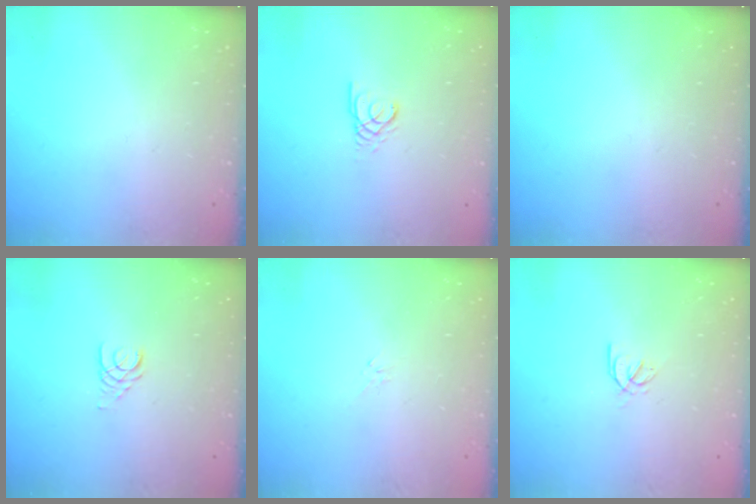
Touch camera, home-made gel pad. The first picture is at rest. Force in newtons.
{"total": 2.4, "press": 2.4, "slide": 0.4}
{"total": 0.0}
{"total": 2.5, "press": 2.5, "slide": 0.3}
{"total": 0.7, "press": 0.5, "slide": 0.4}
{"total": 2.1, "press": 2.0, "slide": 0.5}